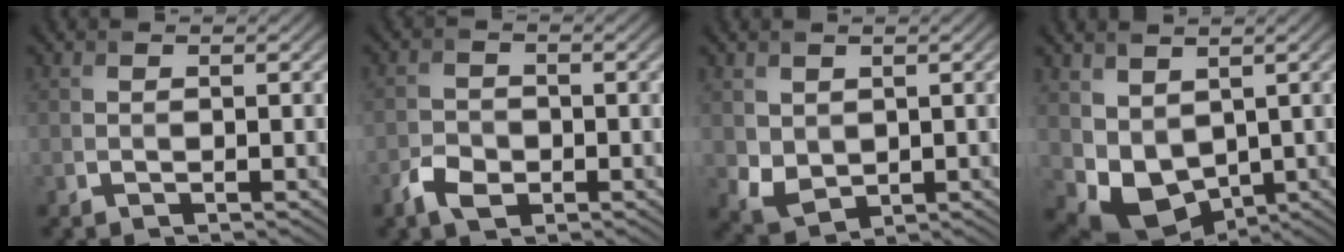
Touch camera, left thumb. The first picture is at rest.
{"total": 3.3, "force": [-1.8, 2.2, 1.7], "torque": [-0.038, -0.003, -0.041]}
{"total": 3.7, "force": [1.1, 3.0, 1.9], "torque": [-0.055, -0.012, 0.029]}
{"total": 6.9, "force": [0.8, 5.3, 4.3], "torque": [-0.117, -0.027, 0.026]}